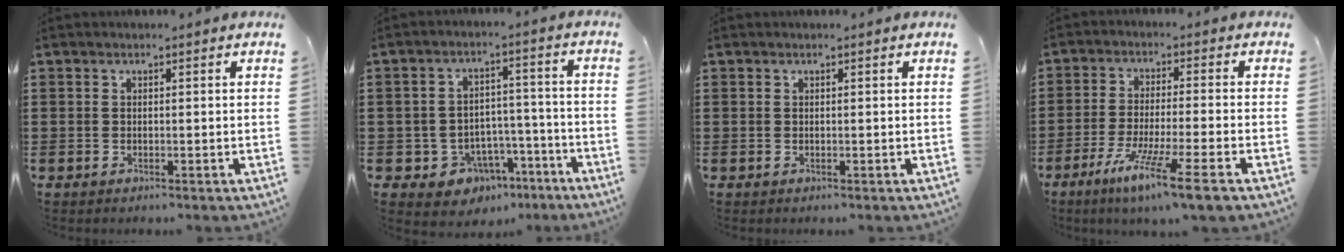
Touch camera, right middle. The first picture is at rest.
{"total": 5.9, "force": [-4.0, 4.2, 1.3], "torque": [-0.038, 0.023, -0.076]}
{"total": 0.0}
{"total": 8.8, "force": [-6.2, -0.2, 6.2], "torque": [-0.118, -0.012, -0.119]}